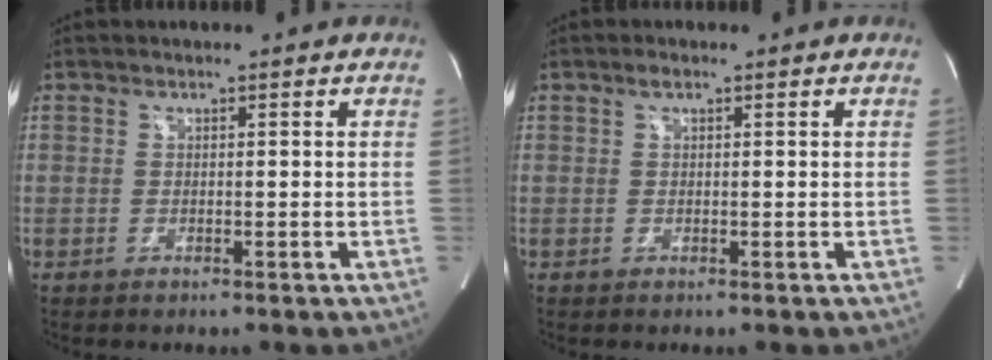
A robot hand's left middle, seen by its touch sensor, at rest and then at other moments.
{"total": 0.8, "force": [0.4, 0.3, 0.6], "torque": [-0.012, 0.006, 0.007]}